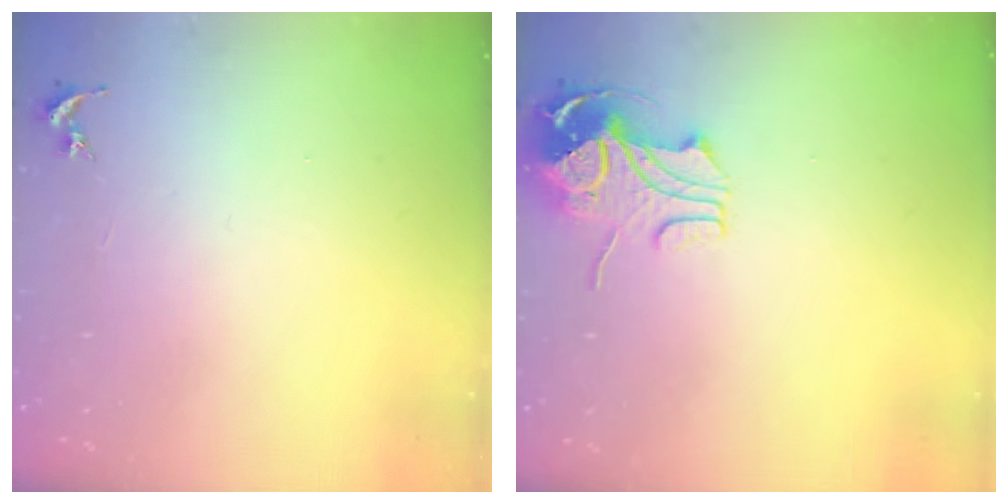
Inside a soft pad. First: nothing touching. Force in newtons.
{"total": 10.3, "press": 10.2, "slide": 0.9}